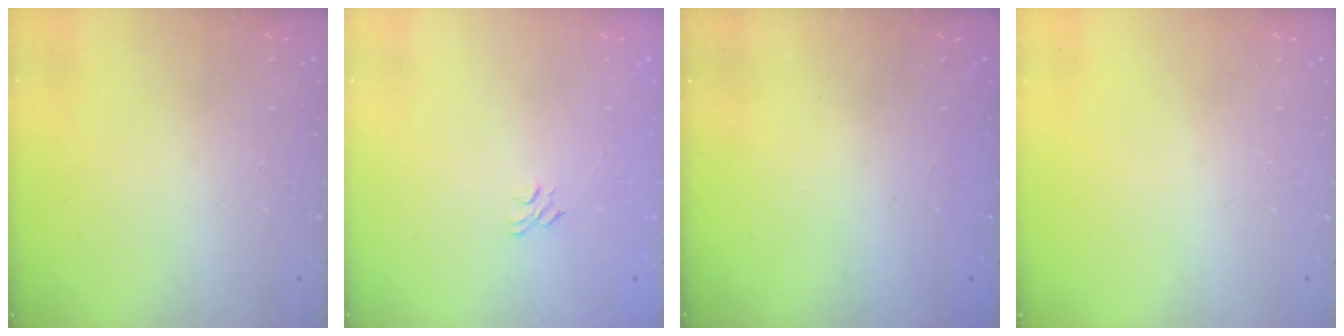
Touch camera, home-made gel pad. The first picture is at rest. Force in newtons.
{"total": 4.2, "press": 4.0, "slide": 1.1}
{"total": 2.6, "press": 2.4, "slide": 0.8}
{"total": 0.0}